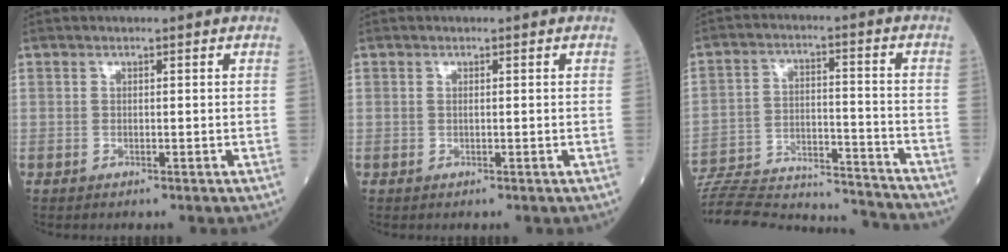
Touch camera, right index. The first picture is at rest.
{"total": 0.0}
{"total": 25.0, "force": [-23.7, 3.5, 7.2], "torque": [-0.138, -0.007, -0.345]}